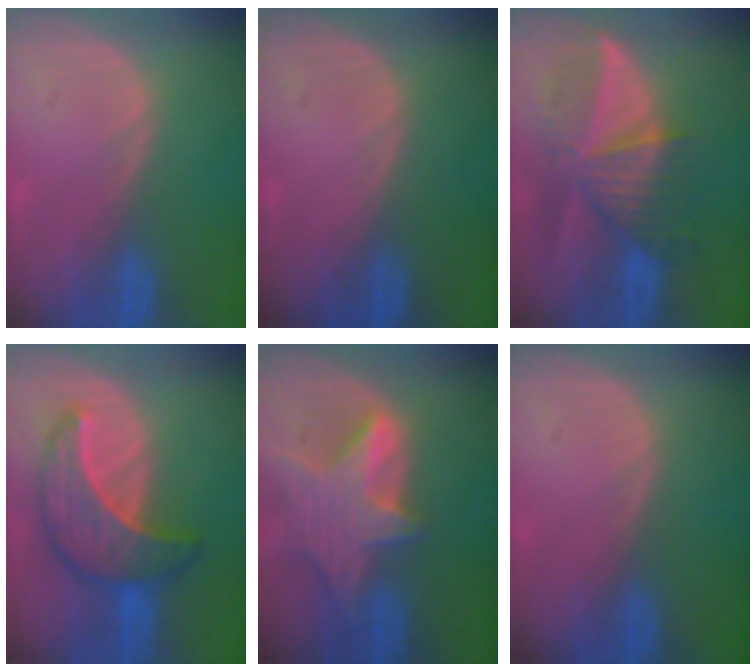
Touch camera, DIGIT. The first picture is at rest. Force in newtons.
{"total": 0.0}
{"total": 9.7, "press": 8.6, "slide": 4.4}
{"total": 8.8, "press": 8.8, "slide": 0.6}
{"total": 8.5, "press": 7.6, "slide": 3.9}
{"total": 0.0}